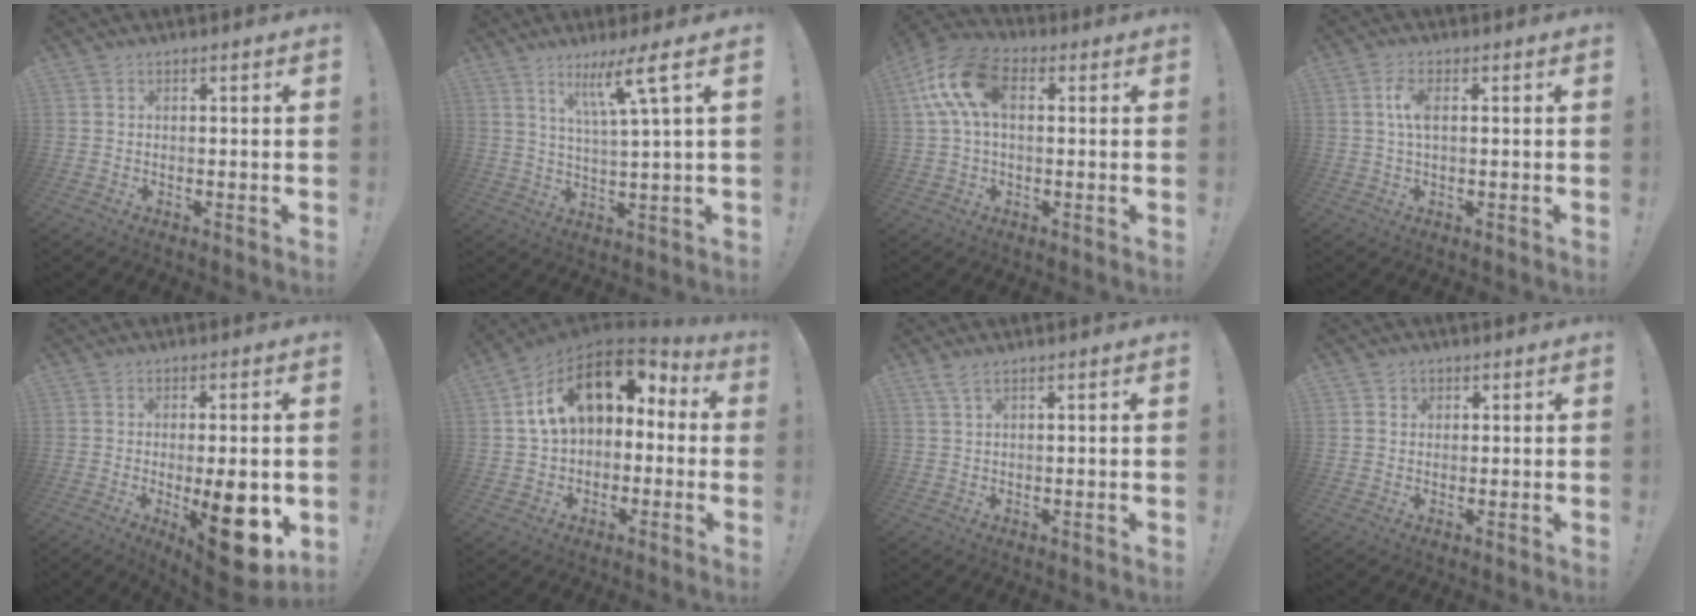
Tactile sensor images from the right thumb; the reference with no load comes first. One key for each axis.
{"total": 10.3, "fx": 5.0, "fy": -0.4, "fz": 8.9, "tx": -0.160, "ty": -0.018, "tz": 0.072}
{"total": 14.9, "fx": 3.7, "fy": 8.7, "fz": 11.6, "tx": -0.221, "ty": 0.002, "tz": 0.068}
{"total": 5.1, "fx": 0.8, "fy": 2.1, "fz": 4.6, "tx": -0.090, "ty": 0.002, "tz": 0.012}
{"total": 16.1, "fx": -2.9, "fy": 4.7, "fz": 15.1, "tx": -0.182, "ty": -0.010, "tz": -0.028}
{"total": 17.6, "fx": 5.5, "fy": 11.0, "fz": 12.5, "tx": -0.205, "ty": -0.004, "tz": 0.100}
{"total": 2.6, "fx": 1.7, "fy": 0.6, "fz": 1.9, "tx": -0.042, "ty": -0.002, "tz": 0.032}
{"total": 1.9, "fx": 0.8, "fy": 1.7, "fz": 0.3, "tx": -0.002, "ty": -0.003, "tz": 0.014}